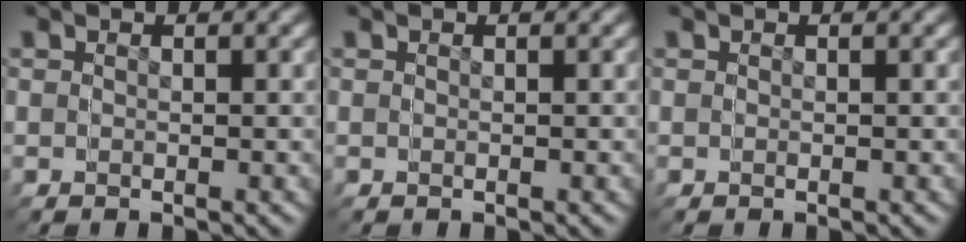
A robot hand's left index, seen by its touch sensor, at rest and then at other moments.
{"total": 0.0}
{"total": 0.0}